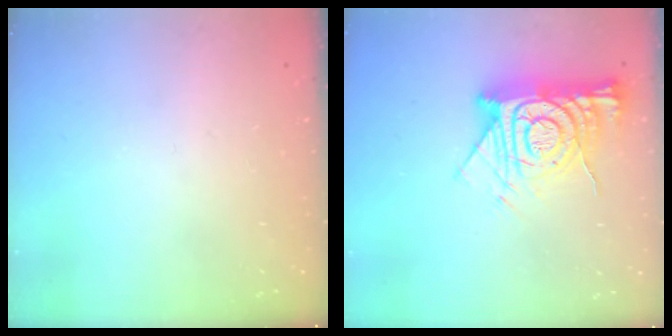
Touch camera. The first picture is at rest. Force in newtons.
{"total": 16.1, "press": 16.0, "slide": 1.6}